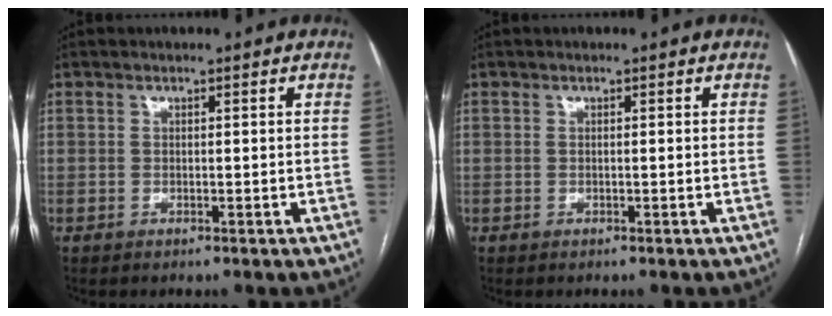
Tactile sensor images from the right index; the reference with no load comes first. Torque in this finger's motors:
{"motor_torque": [-0.09, 0.00, 0.05, 0.01]}